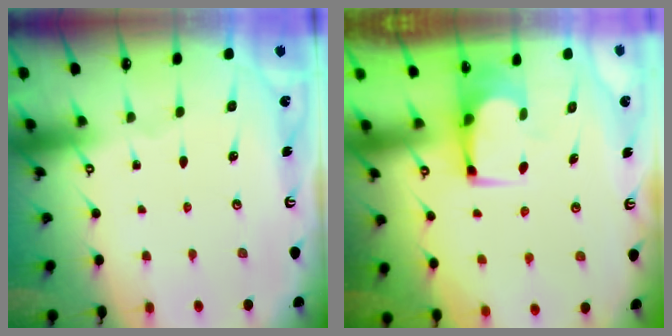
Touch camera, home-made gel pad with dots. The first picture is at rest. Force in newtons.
{"total": 2.2, "press": 2.2, "slide": 0.2}